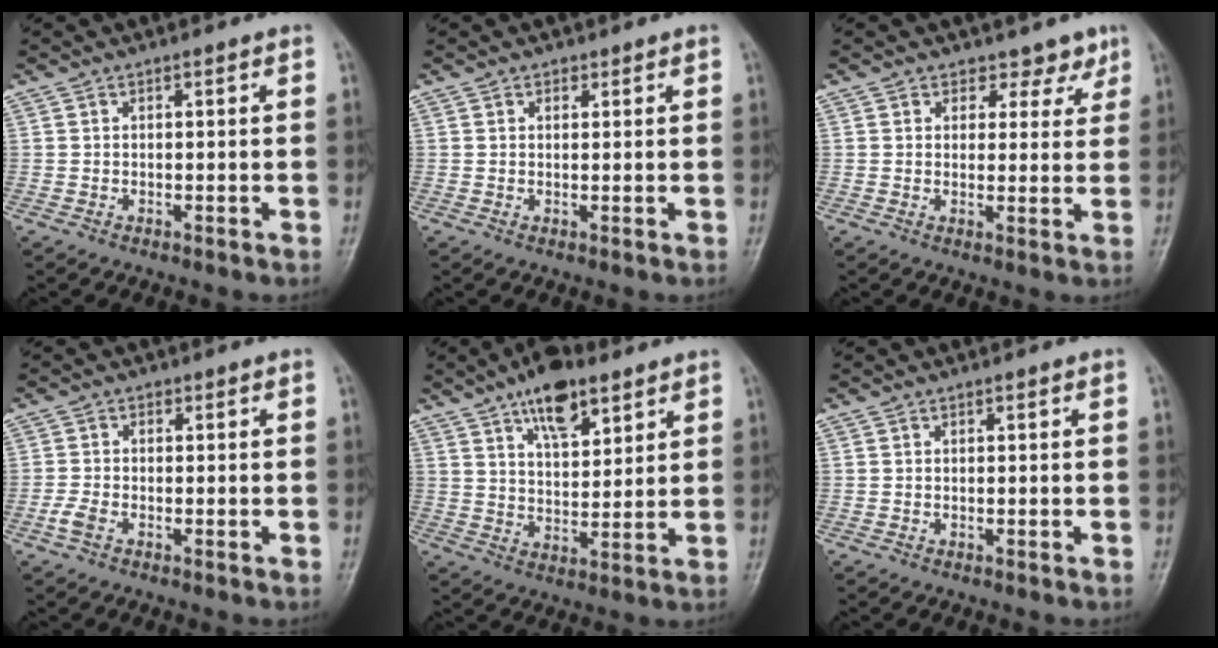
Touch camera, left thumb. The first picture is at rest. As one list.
[{"total": 0.9, "force": [0.6, 0.6, 0.2], "torque": [0.005, -0.004, 0.007]}, {"total": 4.6, "force": [3.4, 3.1, 0.5], "torque": [0.027, -0.021, 0.040]}, {"total": 2.5, "force": [-1.2, 1.5, 1.6], "torque": [-0.039, 0.001, -0.026]}, {"total": 11.2, "force": [6.9, 5.0, 7.3], "torque": [-0.096, -0.034, 0.116]}, {"total": 0.0}]